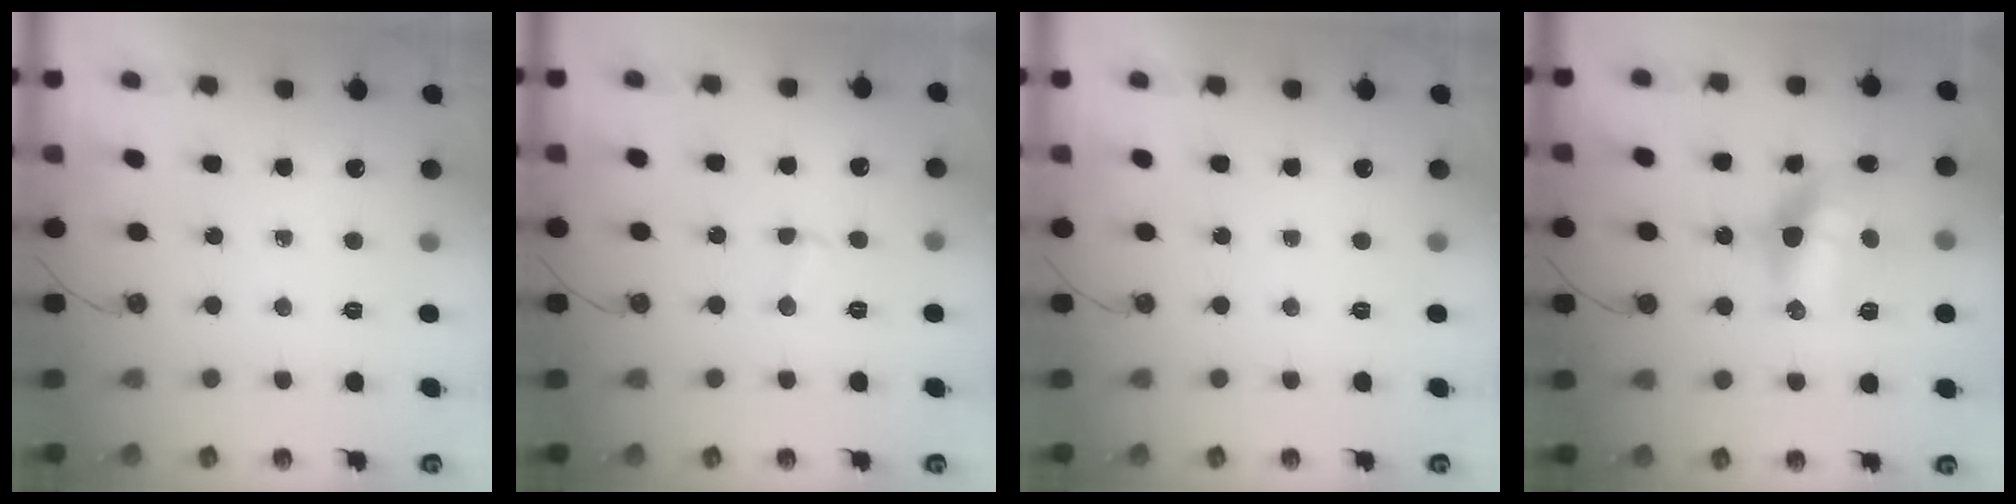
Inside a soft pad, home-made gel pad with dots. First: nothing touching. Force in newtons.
{"total": 3.3, "press": 3.3, "slide": 0.3}
{"total": 0.0}
{"total": 14.6, "press": 14.0, "slide": 4.0}